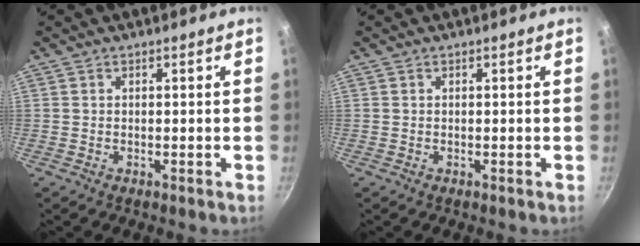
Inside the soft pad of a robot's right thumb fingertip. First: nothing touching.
{"total": 0.0}